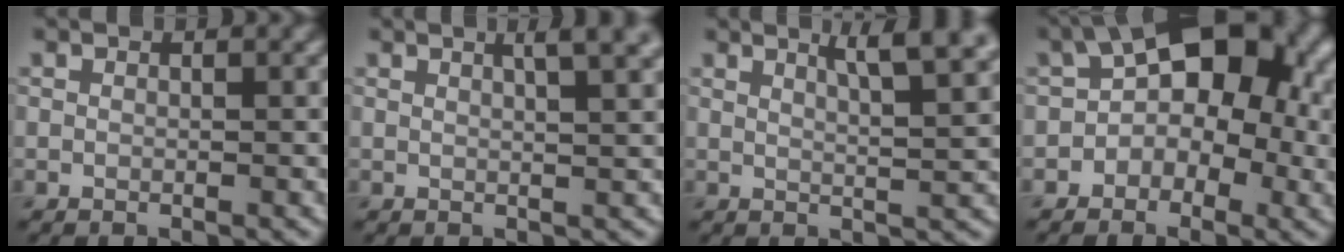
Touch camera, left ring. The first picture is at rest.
{"total": 4.5, "force": [2.3, 1.6, 3.5], "torque": [-0.017, 0.020, 0.007]}
{"total": 5.6, "force": [3.3, 1.4, 4.2], "torque": [-0.042, 0.020, 0.034]}
{"total": 9.0, "force": [0.7, 6.0, 6.8], "torque": [-0.059, 0.027, -0.011]}